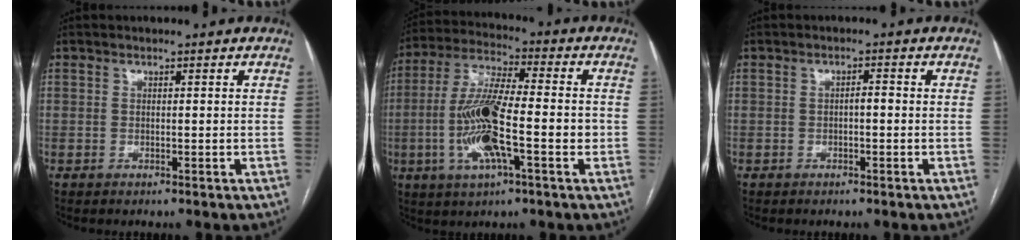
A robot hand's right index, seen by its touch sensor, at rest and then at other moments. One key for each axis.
{"total": 13.8, "fx": -3.1, "fy": 2.8, "fz": 13.1, "tx": -0.263, "ty": 0.004, "tz": -0.056}
{"total": 1.3, "fx": -0.3, "fy": 0.4, "fz": 1.2, "tx": -0.017, "ty": 0.004, "tz": -0.006}